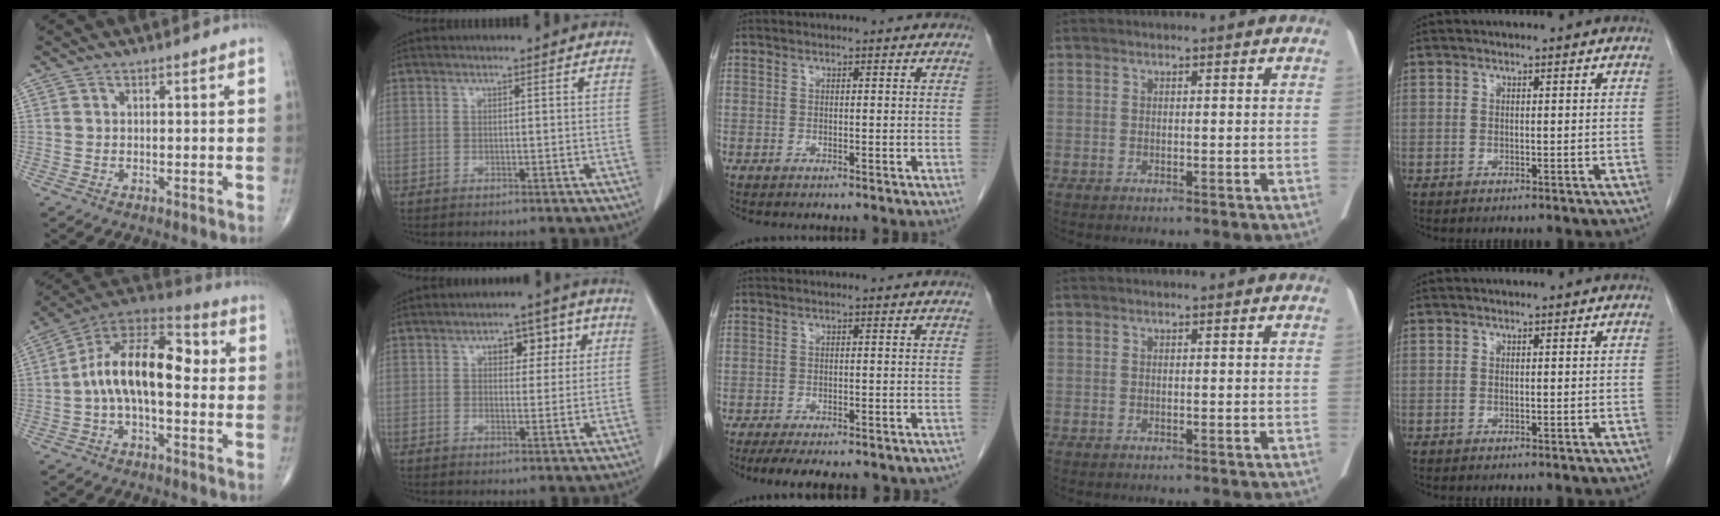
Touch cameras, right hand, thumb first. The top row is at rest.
{"thumb": {"total": 16.5, "force": [-0.1, 8.5, 14.1], "torque": [-0.221, 0.051, -0.015]}, "index": {"total": 5.5, "force": [2.2, 3.1, 4.0], "torque": [-0.043, 0.019, 0.029]}, "middle": {"total": 16.0, "force": [-13.8, 4.0, 7.0], "torque": [-0.109, -0.003, -0.166]}}